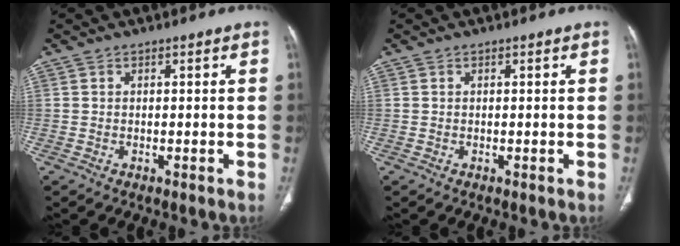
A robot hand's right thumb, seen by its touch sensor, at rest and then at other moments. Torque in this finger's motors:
{"motor_torque": [0.21, 0.08, 0.15, -0.36, 0.01]}